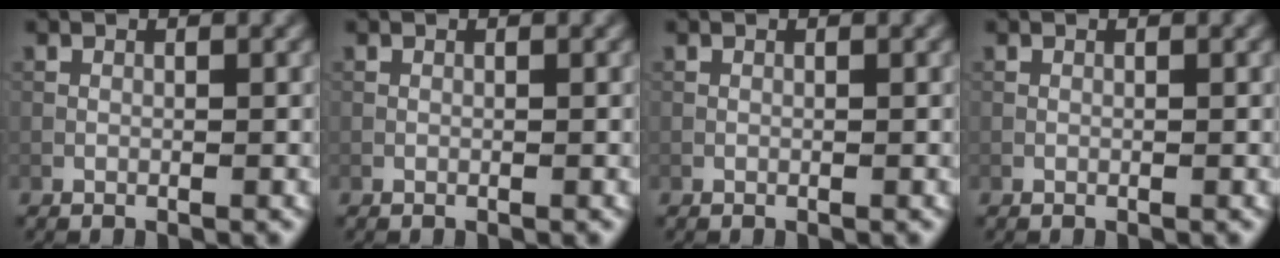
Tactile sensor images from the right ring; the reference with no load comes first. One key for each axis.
{"total": 0.0}
{"total": 0.0}
{"total": 0.0}